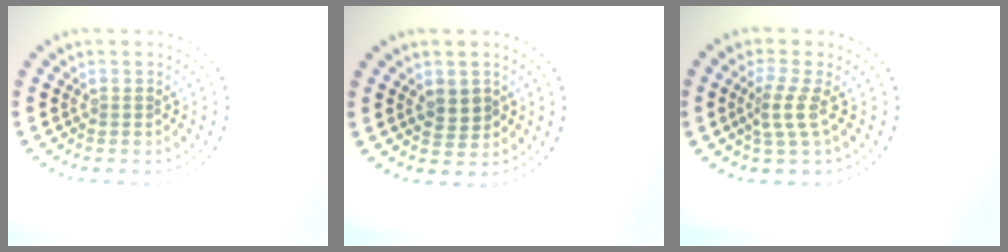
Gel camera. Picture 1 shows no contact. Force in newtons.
{"total": 1.4, "press": 1.3, "slide": 0.5}
{"total": 2.3, "press": 1.4, "slide": 1.8}